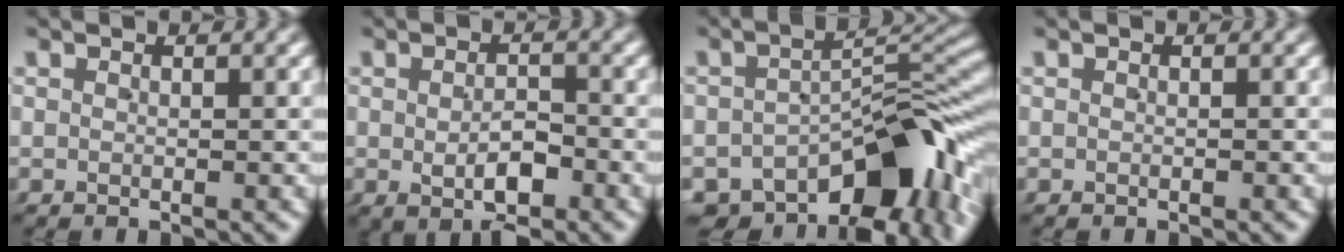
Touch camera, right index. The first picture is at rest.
{"total": 3.4, "force": [-1.0, 1.6, 2.8], "torque": [-0.039, -0.013, -0.009]}
{"total": 13.8, "force": [-8.5, 6.6, 8.7], "torque": [-0.115, -0.020, -0.118]}
{"total": 0.0}